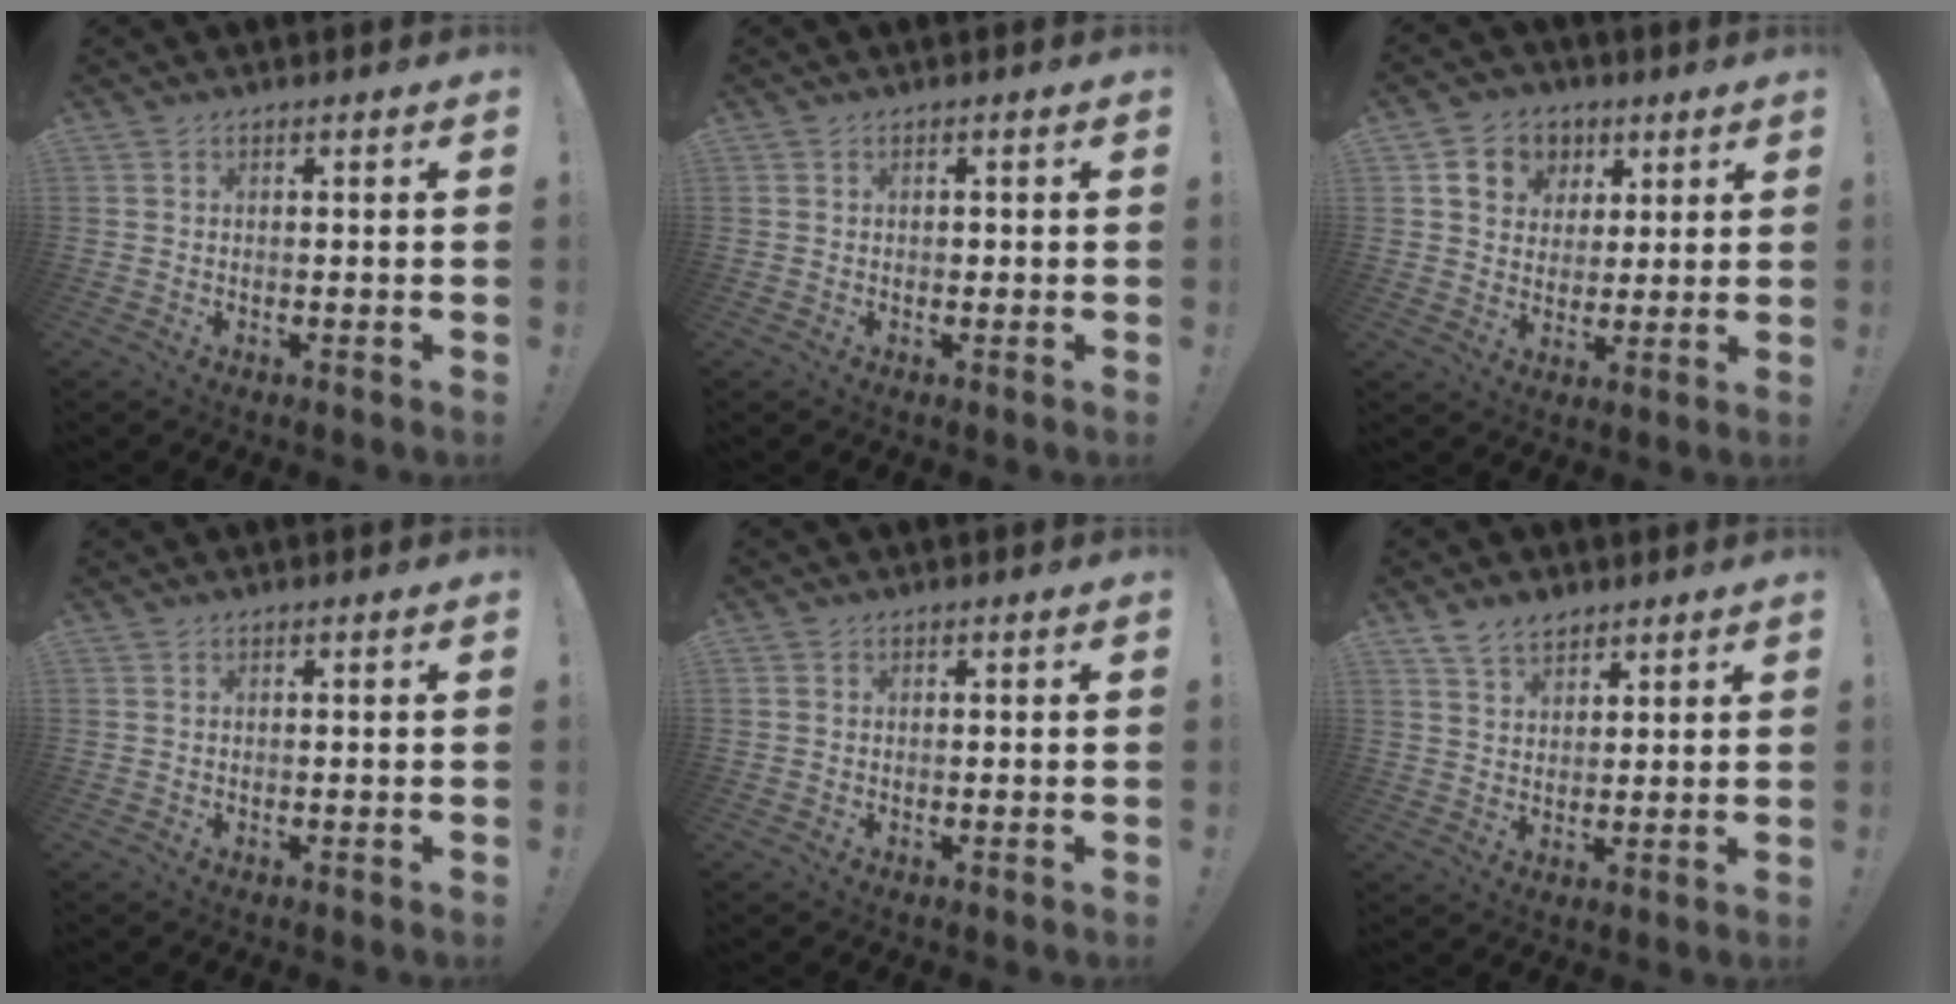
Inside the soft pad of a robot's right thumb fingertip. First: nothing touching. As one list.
[{"total": 0.6, "force": [-0.2, 0.5, 0.2], "torque": [-0.003, 0.002, -0.004]}, {"total": 10.1, "force": [4.1, 8.6, 3.4], "torque": [-0.043, -0.017, 0.082]}, {"total": 0.0}, {"total": 0.6, "force": [0.1, 0.6, 0.0], "torque": [0.001, 0.003, 0.003]}, {"total": 6.3, "force": [4.6, 3.6, 2.3], "torque": [-0.043, -0.018, 0.089]}]